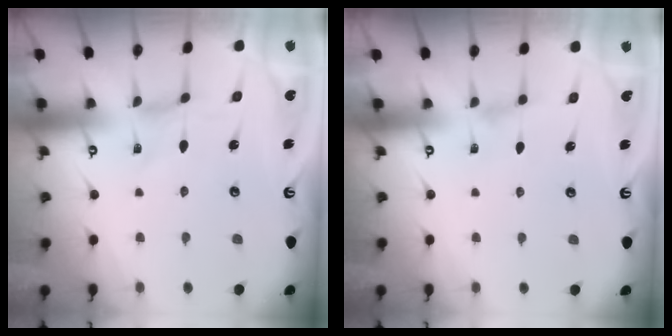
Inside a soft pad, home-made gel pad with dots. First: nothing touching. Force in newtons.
{"total": 1.6, "press": 1.6, "slide": 0.4}